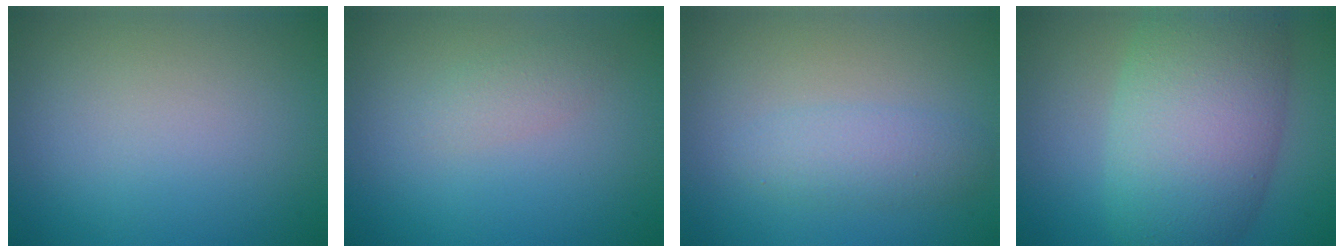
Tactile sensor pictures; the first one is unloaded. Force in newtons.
{"total": 1.3, "press": 1.3, "slide": 0.0}
{"total": 2.4, "press": 2.4, "slide": 0.0}
{"total": 10.1, "press": 10.1, "slide": 0.7}